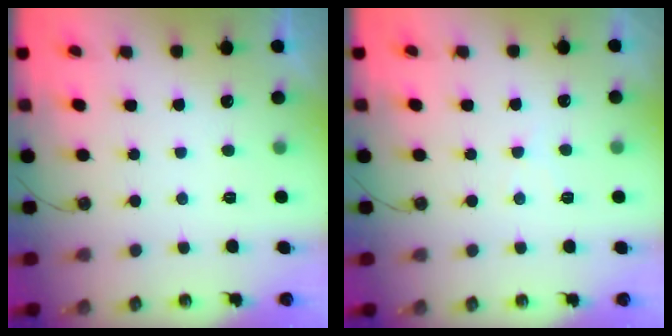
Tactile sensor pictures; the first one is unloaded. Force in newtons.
{"total": 5.1, "press": 5.0, "slide": 0.8}